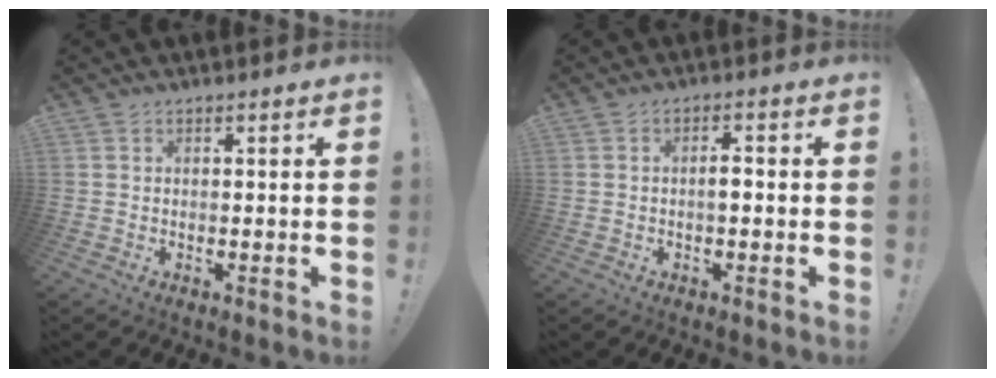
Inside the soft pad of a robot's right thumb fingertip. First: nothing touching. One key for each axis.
{"total": 2.8, "fx": -0.6, "fy": 1.0, "fz": 2.5, "tx": -0.041, "ty": 0.006, "tz": -0.014}